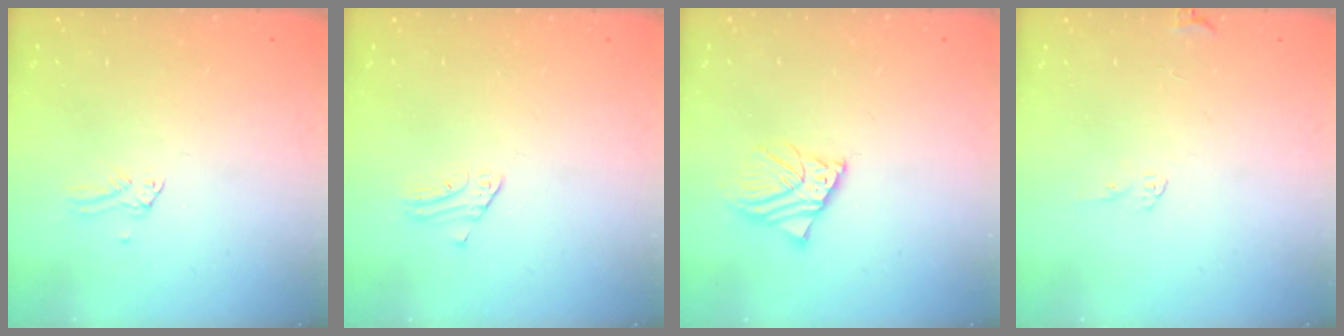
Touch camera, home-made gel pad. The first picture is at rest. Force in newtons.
{"total": 2.3, "press": 2.3, "slide": 0.2}
{"total": 6.6, "press": 6.6, "slide": 0.3}
{"total": 5.5, "press": 5.4, "slide": 0.5}